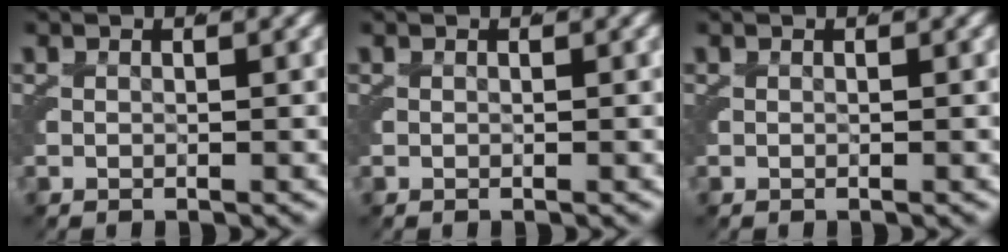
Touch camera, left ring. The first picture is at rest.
{"total": 0.0}
{"total": 0.0}